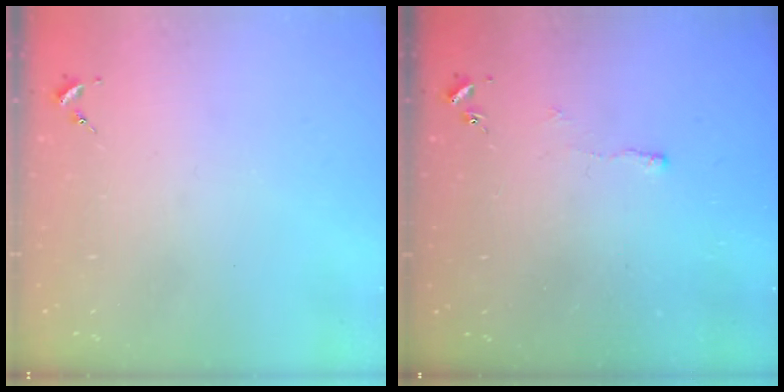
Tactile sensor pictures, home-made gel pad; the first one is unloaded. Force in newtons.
{"total": 2.8, "press": 2.8, "slide": 0.6}